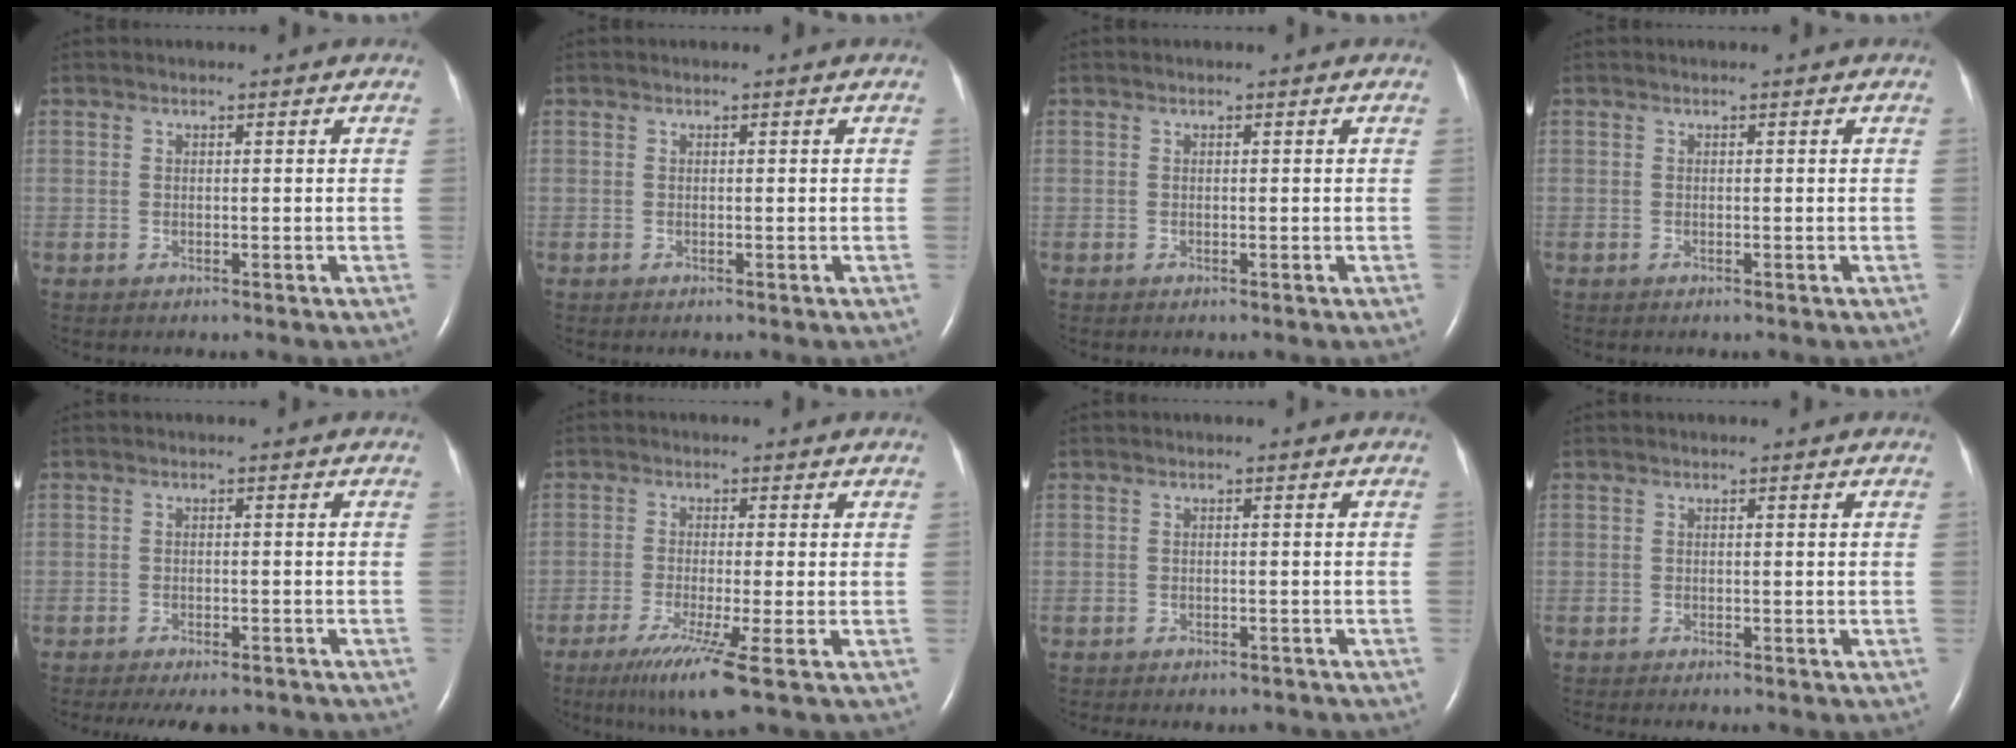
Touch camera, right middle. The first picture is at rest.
{"total": 0.0}
{"total": 0.0}
{"total": 0.0}
{"total": 8.3, "force": [-7.2, 2.4, 3.5], "torque": [-0.045, -0.010, -0.092]}
{"total": 7.3, "force": [-4.1, -0.8, 6.0], "torque": [-0.109, -0.027, -0.074]}
{"total": 4.5, "force": [-4.0, 1.6, 1.3], "torque": [-0.014, -0.001, -0.046]}
{"total": 2.9, "force": [-2.5, 0.3, 1.3], "torque": [-0.017, -0.005, -0.030]}